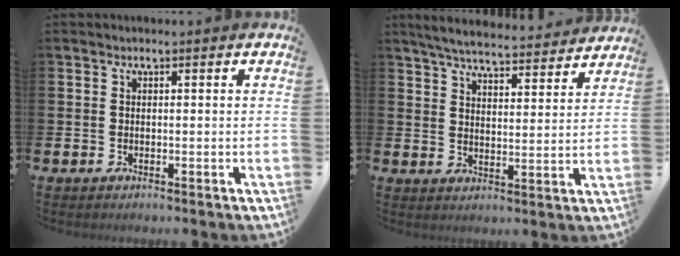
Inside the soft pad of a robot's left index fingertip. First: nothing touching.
{"total": 6.0, "force": [5.8, 0.6, 1.3], "torque": [-0.040, -0.041, 0.101]}